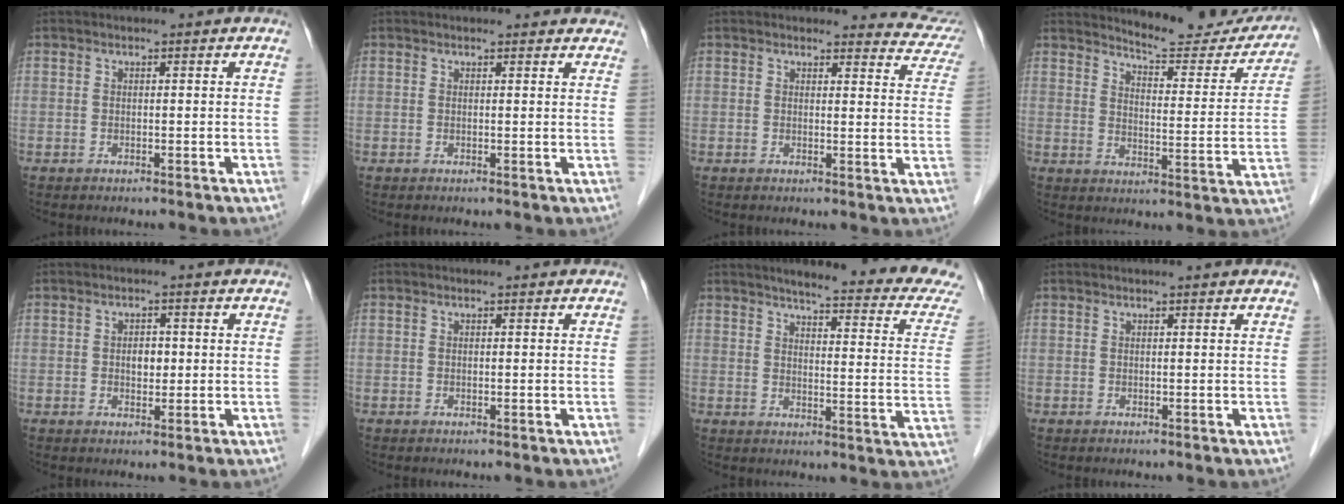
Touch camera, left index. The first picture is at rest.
{"total": 4.8, "force": [4.5, 1.5, 0.8], "torque": [0.009, -0.005, 0.028]}
{"total": 6.5, "force": [6.3, 1.5, -0.4], "torque": [0.031, -0.044, 0.033]}
{"total": 14.2, "force": [13.7, 2.4, 3.1], "torque": [-0.030, -0.052, 0.161]}
{"total": 2.2, "force": [-0.5, 1.5, 1.6], "torque": [-0.026, -0.003, -0.006]}
{"total": 0.6, "force": [-0.6, 0.0, 0.0], "torque": [-0.002, -0.006, -0.009]}
{"total": 19.2, "force": [17.2, 0.5, 8.5], "torque": [-0.099, -0.073, 0.186]}
{"total": 1.5, "force": [1.4, -0.1, 0.6], "torque": [-0.012, 0.008, 0.012]}